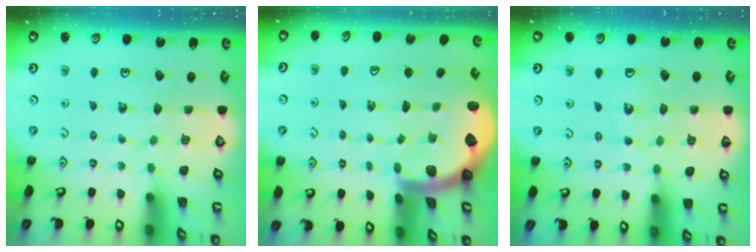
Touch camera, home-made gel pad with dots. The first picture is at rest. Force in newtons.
{"total": 1.9, "press": 1.8, "slide": 0.5}
{"total": 6.4, "press": 5.8, "slide": 2.7}